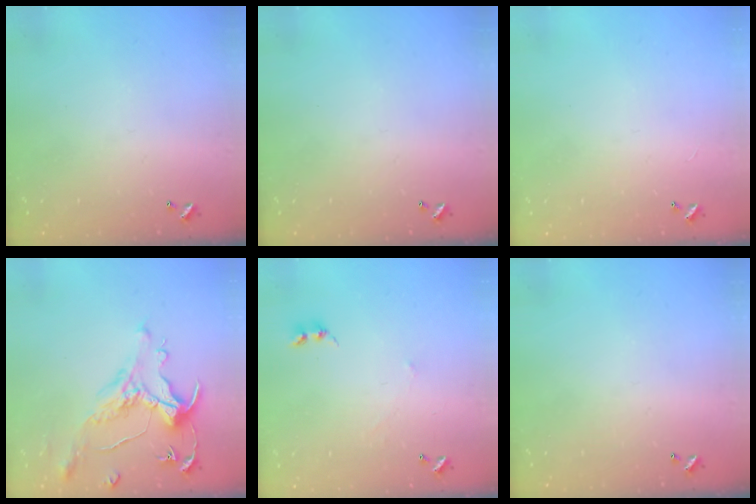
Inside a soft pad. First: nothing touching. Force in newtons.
{"total": 0.0}
{"total": 2.8, "press": 2.8, "slide": 0.3}
{"total": 0.9, "press": 0.2, "slide": 0.9}
{"total": 2.3, "press": 2.3, "slide": 0.3}
{"total": 0.0}